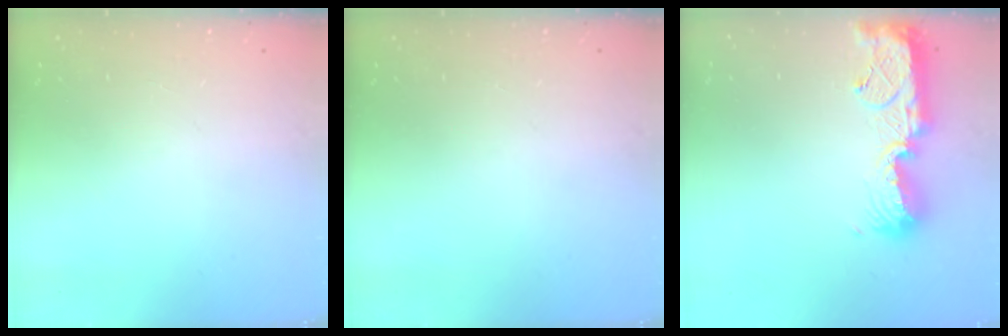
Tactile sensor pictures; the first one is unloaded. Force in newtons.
{"total": 0.0}
{"total": 13.1, "press": 13.1, "slide": 0.8}